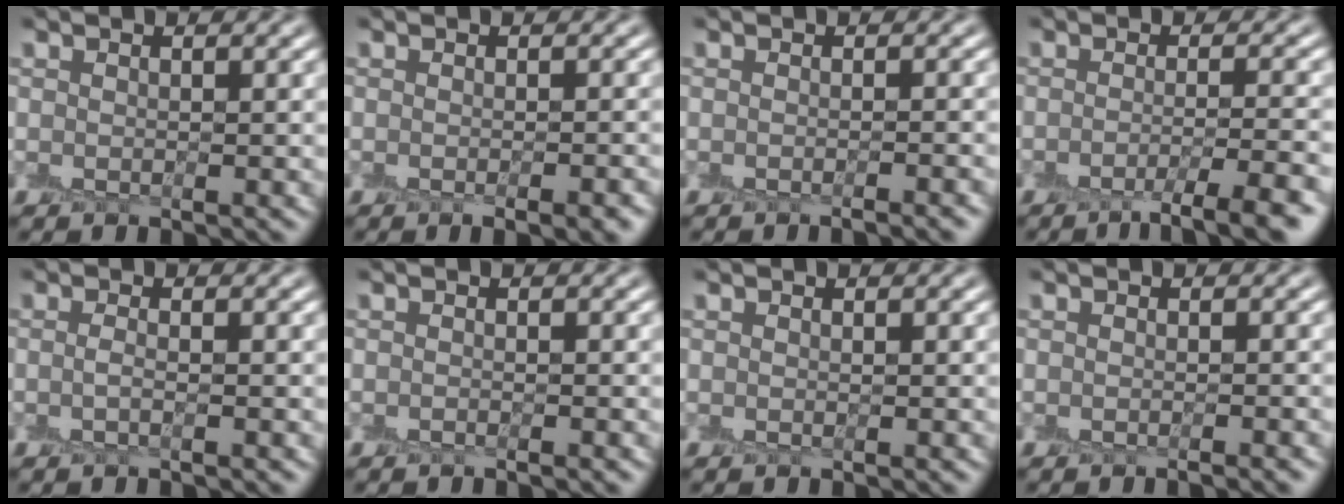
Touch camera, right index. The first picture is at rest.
{"total": 2.9, "force": [-1.8, 0.6, 2.3], "torque": [-0.025, -0.007, -0.016]}
{"total": 1.8, "force": [-1.5, 0.0, 1.0], "torque": [-0.005, -0.003, -0.021]}
{"total": 5.0, "force": [-3.3, 0.7, 3.7], "torque": [-0.047, 0.001, -0.053]}
{"total": 0.7, "force": [-0.2, -0.2, 0.6], "torque": [-0.017, -0.004, -0.007]}
{"total": 0.7, "force": [-0.6, -0.3, 0.1], "torque": [-0.002, -0.002, -0.010]}
{"total": 0.6, "force": [0.0, -0.4, -0.4], "torque": [0.006, 0.001, 0.001]}
{"total": 1.4, "force": [-1.1, -0.1, 0.8], "torque": [-0.003, -0.005, -0.015]}